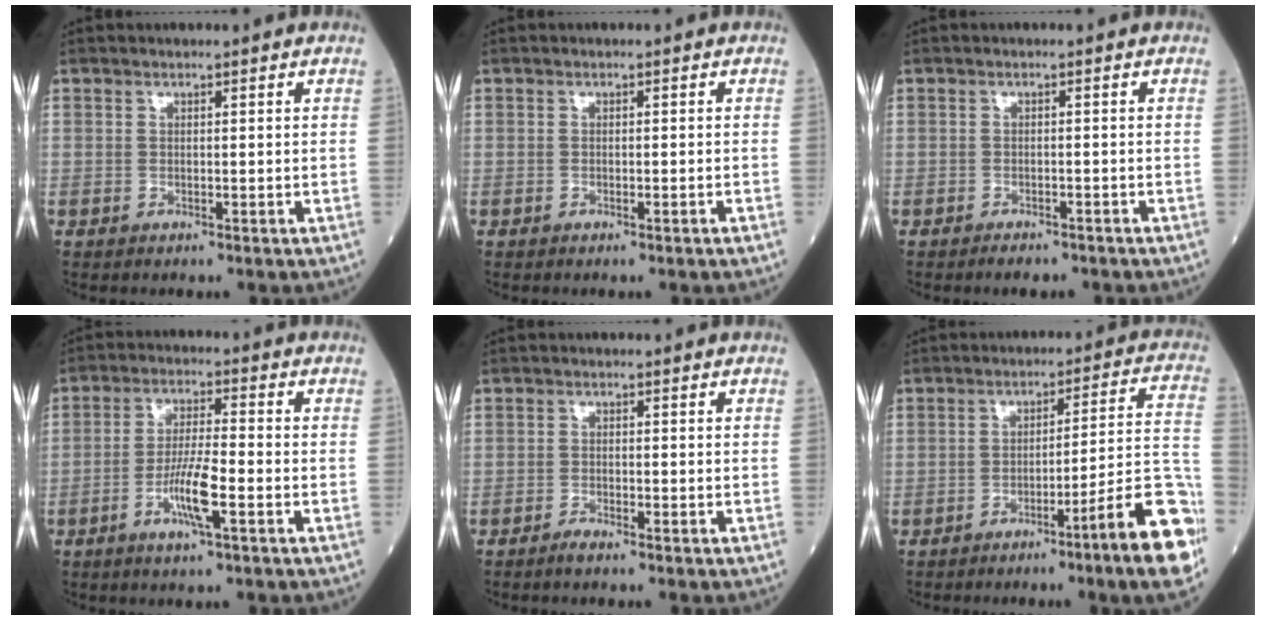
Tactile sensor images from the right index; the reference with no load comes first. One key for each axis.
{"total": 0.5, "fx": -0.3, "fy": -0.1, "fz": 0.4, "tx": -0.011, "ty": 0.000, "tz": -0.003}
{"total": 2.9, "fx": -2.5, "fy": 0.9, "fz": 1.2, "tx": -0.017, "ty": -0.003, "tz": -0.029}
{"total": 6.8, "fx": -2.7, "fy": 0.3, "fz": 6.2, "tx": -0.122, "ty": -0.004, "tz": -0.051}
{"total": 1.4, "fx": -1.2, "fy": -0.2, "fz": 0.6, "tx": -0.017, "ty": -0.001, "tz": -0.024}
{"total": 13.7, "fx": -7.2, "fy": -0.9, "fz": 11.6, "tx": -0.131, "ty": 0.009, "tz": -0.106}